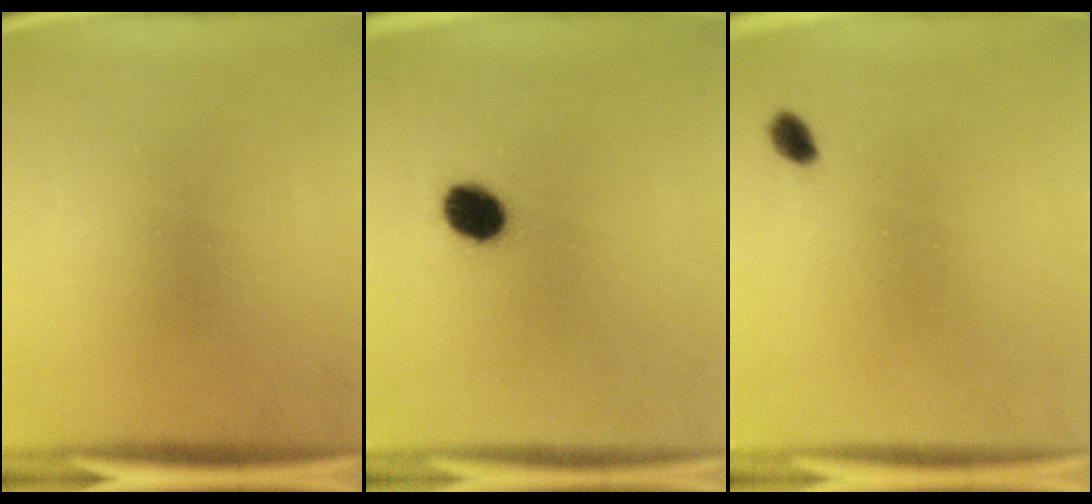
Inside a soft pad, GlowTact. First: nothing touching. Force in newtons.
{"total": 6.7}
{"total": 1.9}